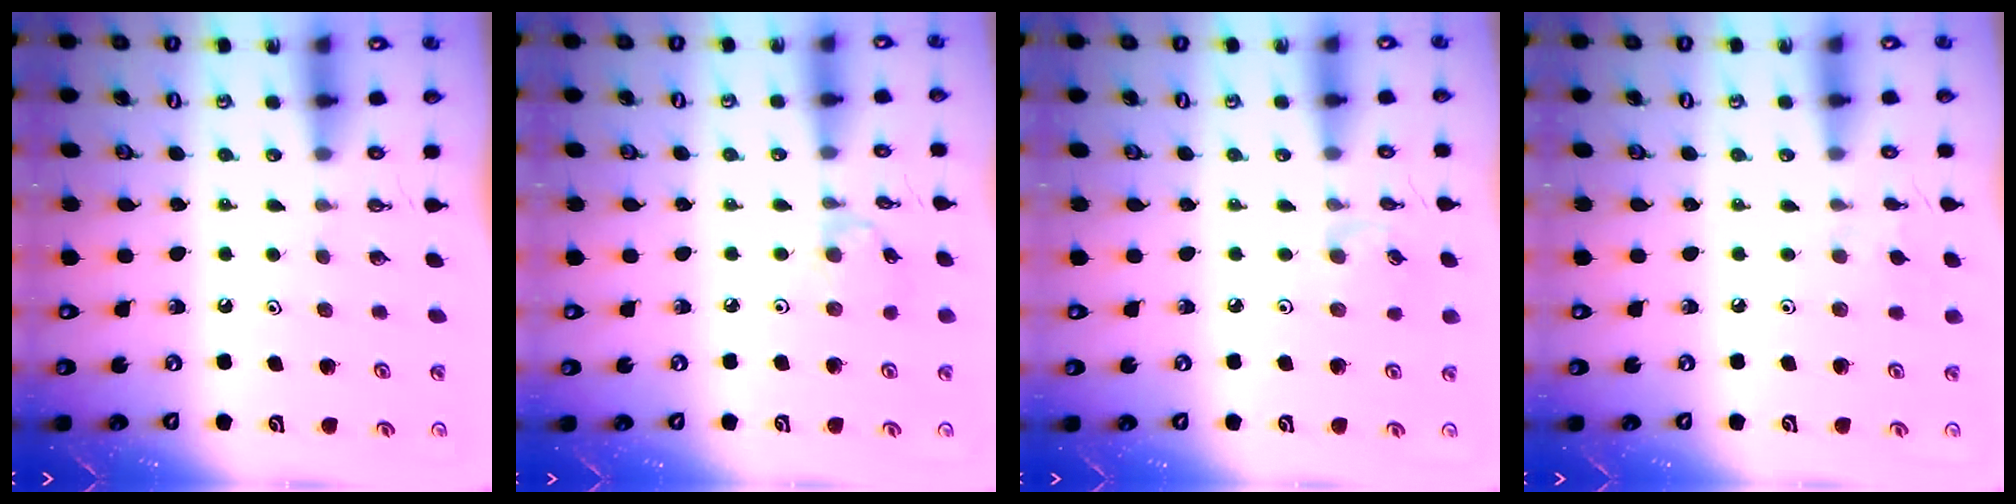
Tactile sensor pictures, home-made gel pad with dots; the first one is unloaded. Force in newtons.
{"total": 1.0, "press": 1.0, "slide": 0.2}
{"total": 2.7, "press": 2.6, "slide": 0.5}
{"total": 2.6, "press": 2.6, "slide": 0.5}